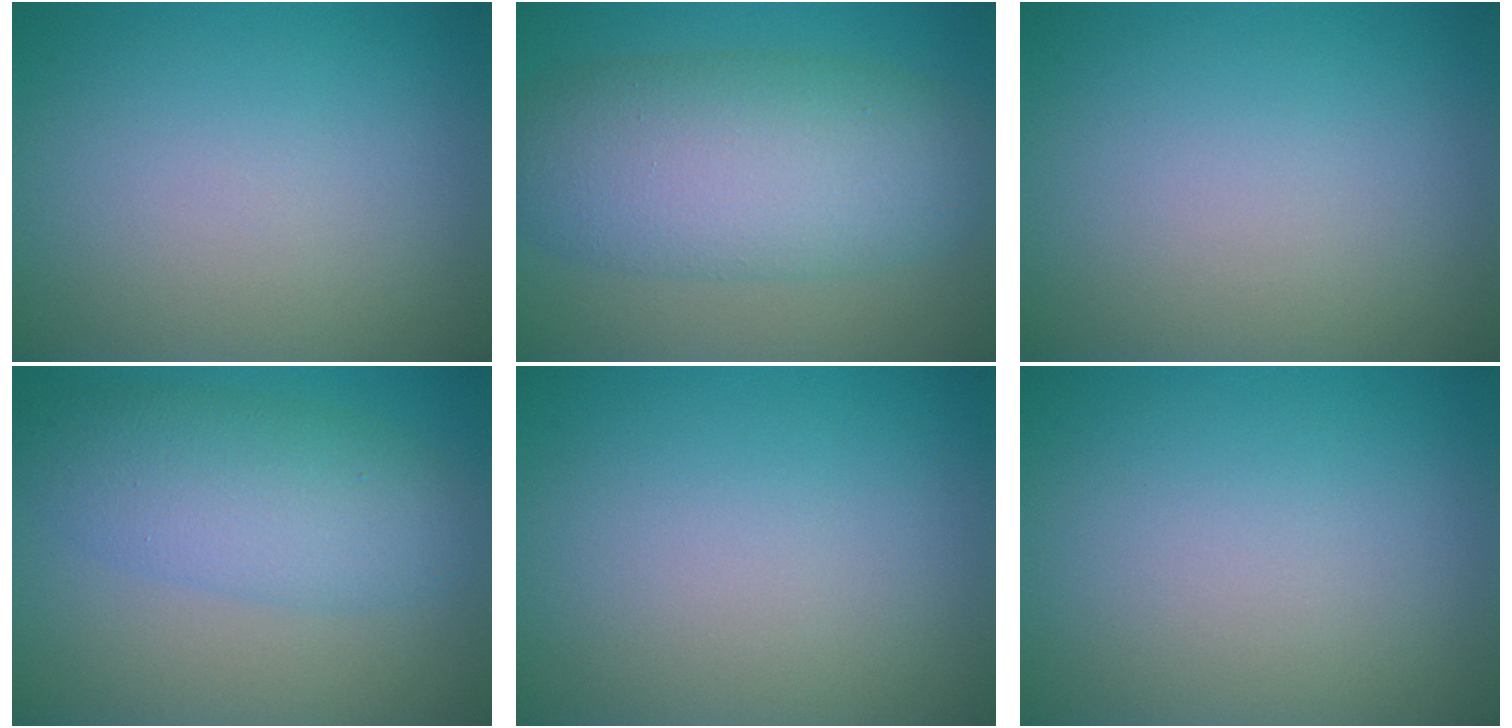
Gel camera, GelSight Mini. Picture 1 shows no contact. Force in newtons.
{"total": 9.0, "press": 9.0, "slide": 0.2}
{"total": 0.0}
{"total": 5.7, "press": 5.7, "slide": 0.3}
{"total": 0.0}
{"total": 0.0}